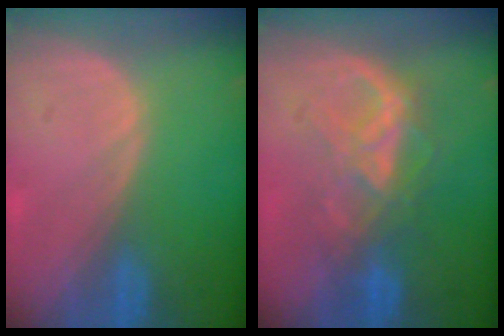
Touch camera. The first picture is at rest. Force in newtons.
{"total": 6.5, "press": 6.5, "slide": 0.5}